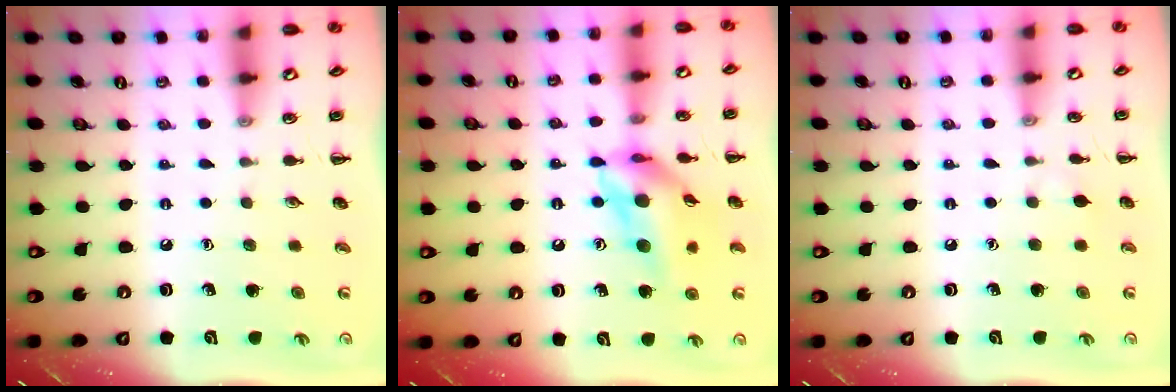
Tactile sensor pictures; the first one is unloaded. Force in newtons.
{"total": 13.8, "press": 13.0, "slide": 4.6}
{"total": 3.3, "press": 3.0, "slide": 1.4}